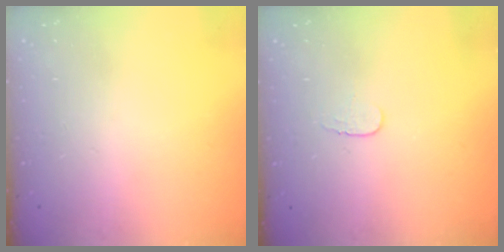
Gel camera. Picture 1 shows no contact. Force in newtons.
{"total": 3.9, "press": 3.9, "slide": 0.4}